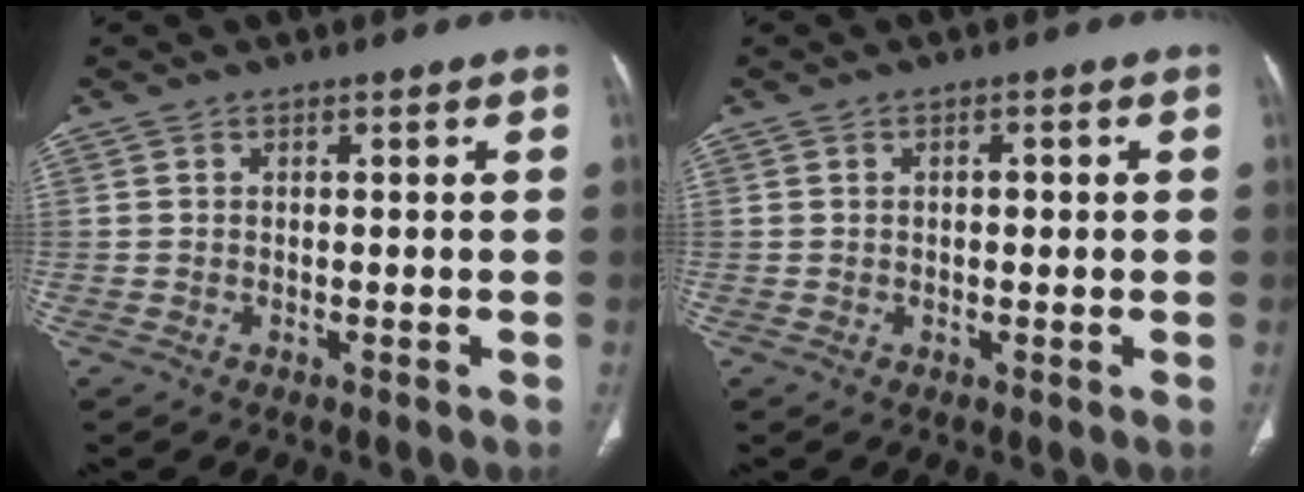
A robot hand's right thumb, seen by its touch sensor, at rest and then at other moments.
{"total": 1.5, "force": [0.2, 0.8, 1.3], "torque": [-0.021, 0.005, 0.004]}